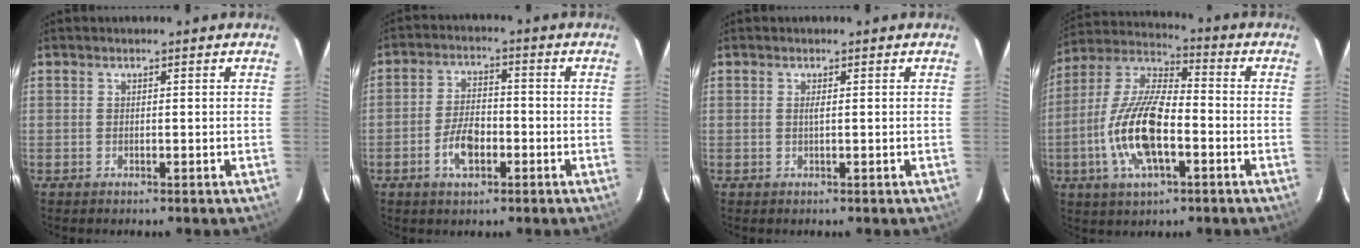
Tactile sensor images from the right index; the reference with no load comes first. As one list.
[{"total": 6.9, "force": [-2.9, 3.6, 5.2], "torque": [-0.105, 0.007, -0.048]}, {"total": 0.7, "force": [0.1, -0.2, 0.7], "torque": [-0.014, 0.001, 0.000]}, {"total": 16.1, "force": [-4.6, 6.3, 14.1], "torque": [-0.294, -0.002, -0.091]}]